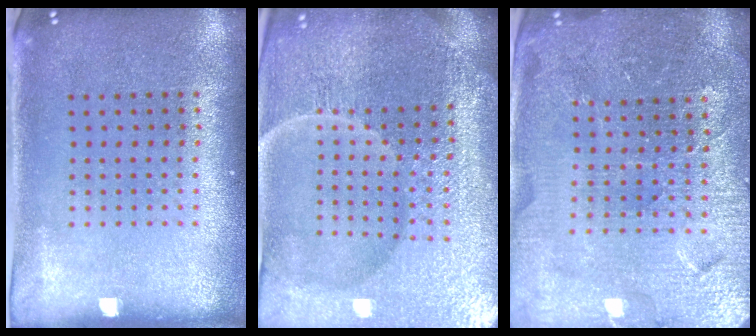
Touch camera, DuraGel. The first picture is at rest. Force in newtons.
{"total": 6.0, "press": 5.5, "slide": 2.4}
{"total": 4.6, "press": 4.4, "slide": 1.5}